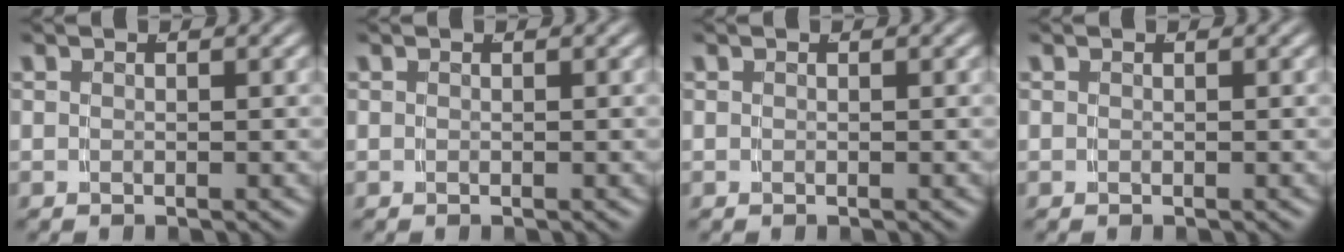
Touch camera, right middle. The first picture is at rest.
{"total": 0.0}
{"total": 0.0}
{"total": 0.0}